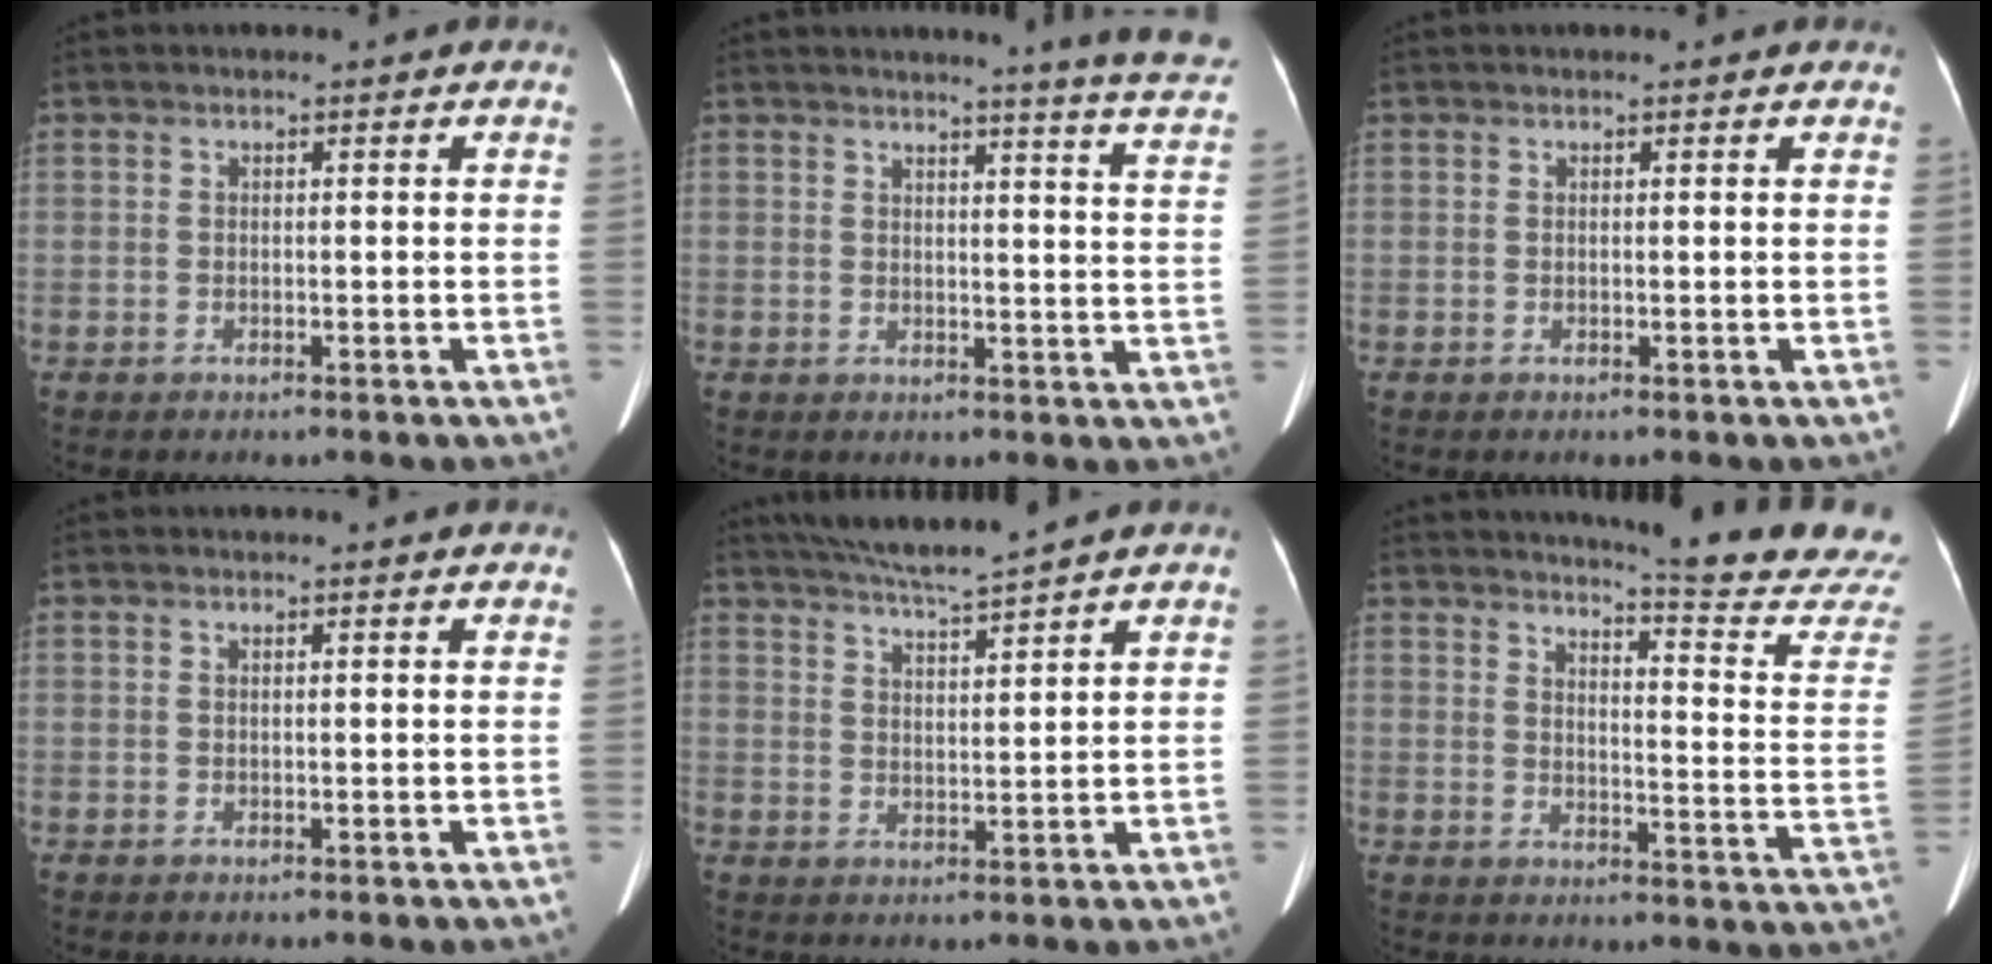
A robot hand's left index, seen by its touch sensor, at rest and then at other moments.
{"total": 12.3, "force": [11.1, -1.1, 5.0], "torque": [-0.053, -0.069, 0.101]}
{"total": 0.9, "force": [0.8, 0.2, 0.3], "torque": [-0.009, 0.004, 0.008]}
{"total": 0.8, "force": [0.8, 0.0, 0.2], "torque": [-0.009, 0.000, 0.007]}
{"total": 7.0, "force": [6.2, -1.3, 2.8], "torque": [-0.052, 0.002, 0.112]}
{"total": 17.2, "force": [16.4, -1.9, 4.9], "torque": [-0.073, -0.139, 0.182]}